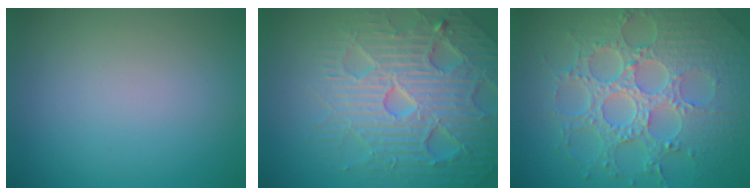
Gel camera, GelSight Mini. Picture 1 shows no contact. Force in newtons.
{"total": 7.4, "press": 7.3, "slide": 1.6}
{"total": 8.5, "press": 6.2, "slide": 5.9}